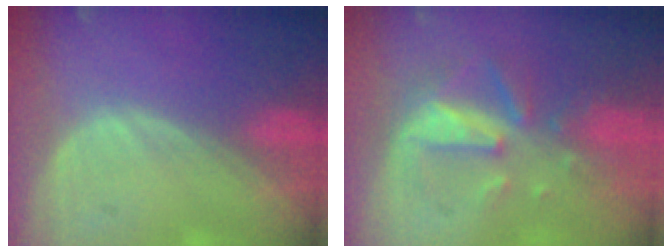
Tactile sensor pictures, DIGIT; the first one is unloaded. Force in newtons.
{"total": 8.1, "press": 7.5, "slide": 3.3}